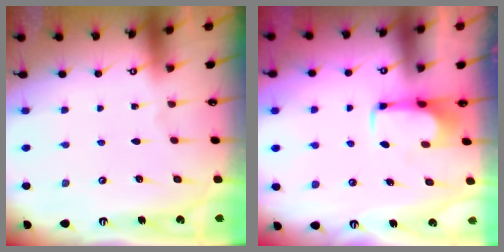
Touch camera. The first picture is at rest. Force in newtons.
{"total": 2.2, "press": 2.1, "slide": 0.4}